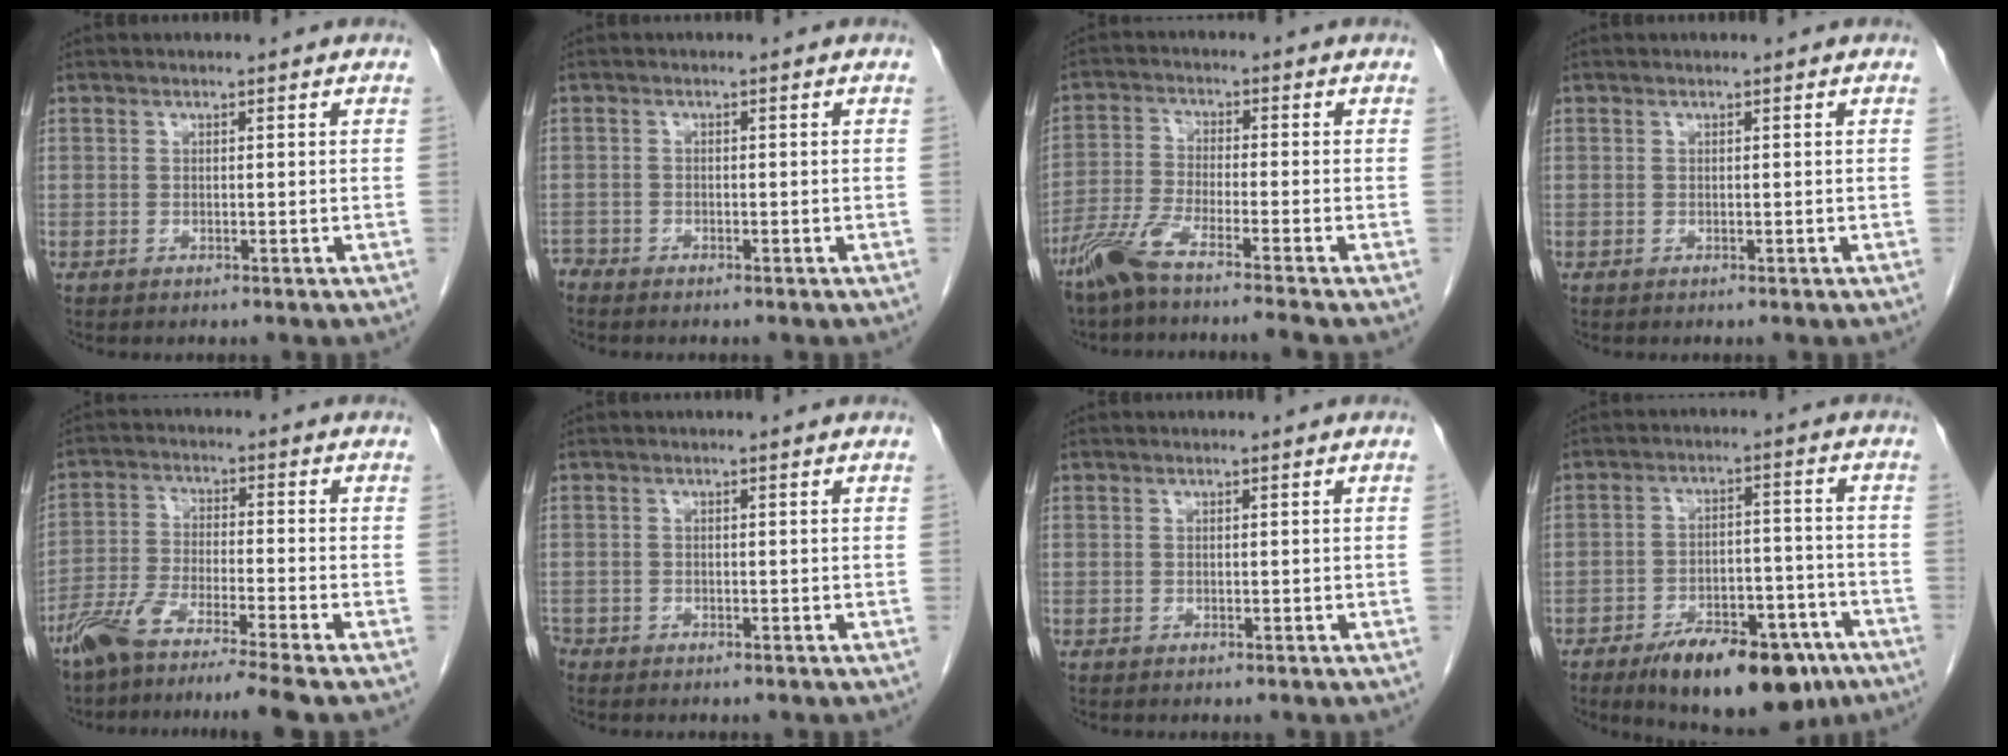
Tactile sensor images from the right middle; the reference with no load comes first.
{"total": 1.6, "force": [-1.5, 0.4, -0.1], "torque": [0.001, -0.002, -0.029]}
{"total": 7.6, "force": [-6.0, -0.9, 4.6], "torque": [-0.092, -0.024, -0.117]}
{"total": 0.0}
{"total": 9.8, "force": [-8.0, -1.2, 5.6], "torque": [-0.098, -0.028, -0.142]}
{"total": 1.8, "force": [-1.5, 1.0, 0.3], "torque": [-0.012, 0.000, -0.029]}
{"total": 0.0}
{"total": 15.0, "force": [-10.1, 5.9, 9.5], "torque": [-0.117, 0.012, -0.150]}